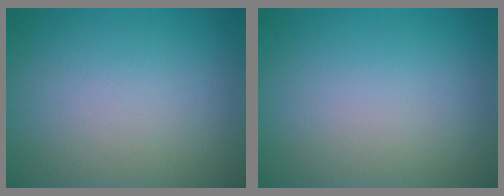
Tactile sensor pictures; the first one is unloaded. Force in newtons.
{"total": 0.0}